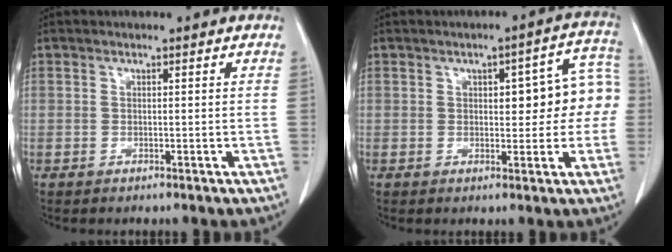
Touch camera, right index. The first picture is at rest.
{"total": 9.2, "force": [0.8, 3.5, 8.4], "torque": [-0.092, 0.042, 0.011]}